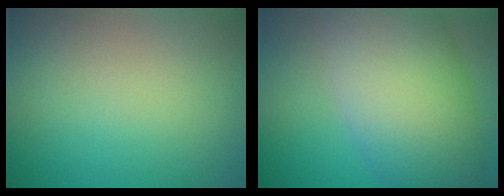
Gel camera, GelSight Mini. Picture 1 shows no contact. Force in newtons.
{"total": 11.1, "press": 11.1, "slide": 0.6}